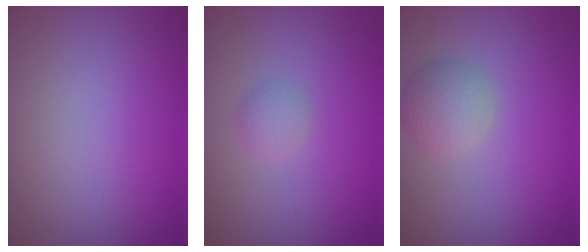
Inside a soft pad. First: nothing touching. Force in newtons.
{"total": 1.2, "press": 1.2, "slide": 0.0}
{"total": 2.7, "press": 2.7, "slide": 0.1}